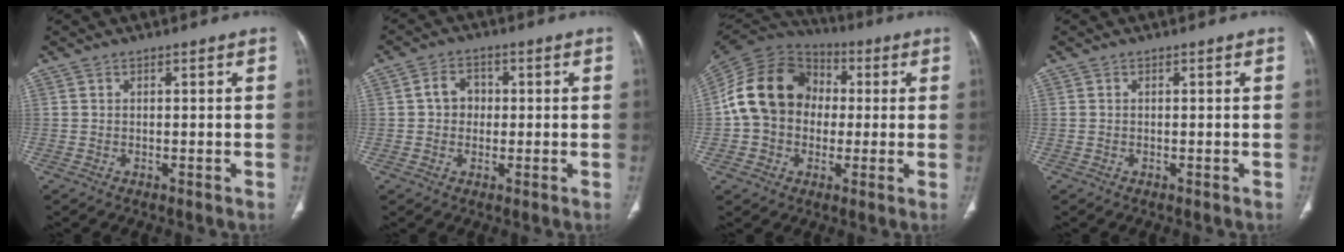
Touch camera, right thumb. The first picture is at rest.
{"total": 4.5, "force": [0.3, 3.8, 2.5], "torque": [-0.024, 0.010, 0.000]}
{"total": 17.1, "force": [0.5, 14.1, 9.7], "torque": [-0.164, 0.033, 0.000]}
{"total": 0.0}